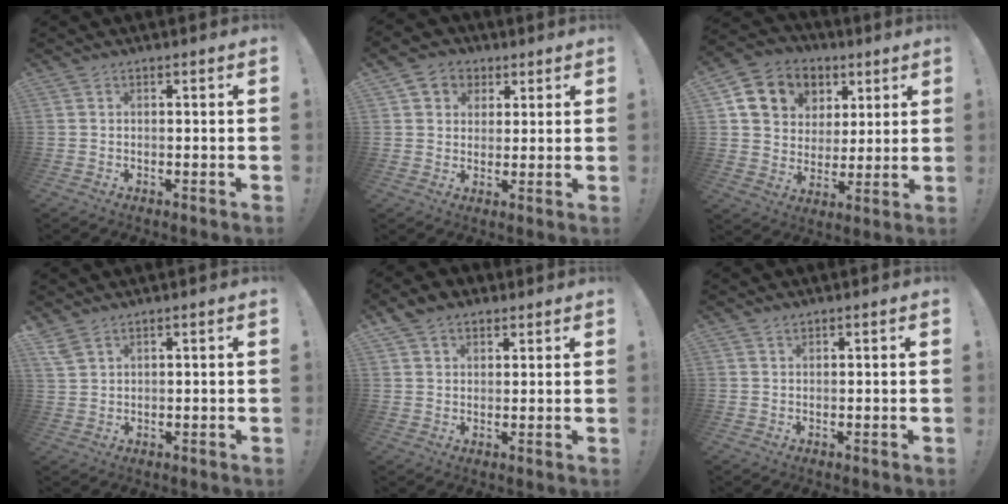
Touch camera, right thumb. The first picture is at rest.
{"total": 6.6, "force": [2.2, 6.0, 1.6], "torque": [-0.026, -0.005, 0.048]}
{"total": 11.7, "force": [5.3, 9.8, 3.7], "torque": [-0.054, -0.029, 0.111]}
{"total": 3.5, "force": [2.5, 1.1, 2.1], "torque": [-0.049, -0.009, 0.052]}
{"total": 5.0, "force": [3.1, 3.5, 1.8], "torque": [-0.031, -0.008, 0.058]}
{"total": 0.9, "force": [0.7, 0.4, 0.3], "torque": [-0.005, -0.001, 0.014]}